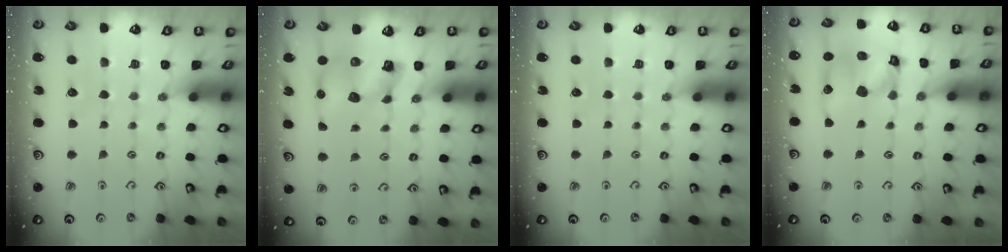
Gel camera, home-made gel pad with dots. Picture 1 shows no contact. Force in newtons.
{"total": 8.8, "press": 8.6, "slide": 1.5}
{"total": 0.0}
{"total": 14.4, "press": 14.2, "slide": 1.9}